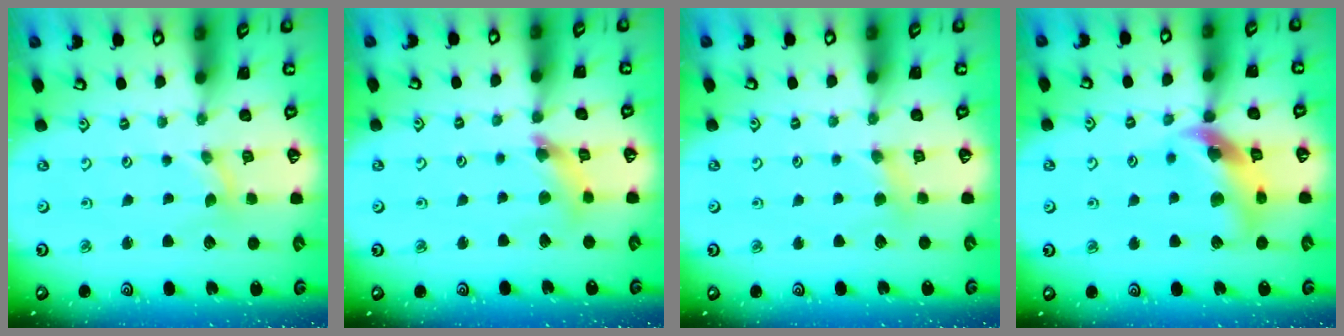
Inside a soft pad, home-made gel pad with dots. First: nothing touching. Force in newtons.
{"total": 6.2, "press": 6.2, "slide": 0.7}
{"total": 2.5, "press": 2.5, "slide": 0.4}
{"total": 14.1, "press": 14.0, "slide": 1.9}